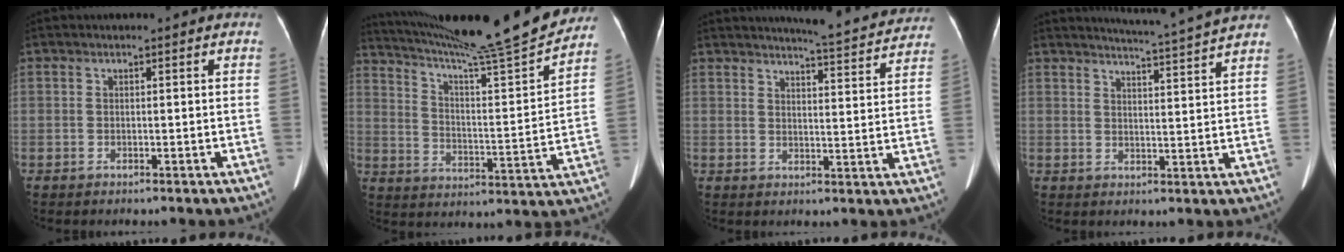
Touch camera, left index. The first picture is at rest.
{"total": 23.2, "force": [20.9, -0.8, 10.0], "torque": [-0.170, -0.049, 0.303]}
{"total": 13.1, "force": [12.6, 0.7, 3.7], "torque": [-0.049, -0.024, 0.141]}
{"total": 9.6, "force": [9.0, -1.9, 2.8], "torque": [-0.050, -0.016, 0.114]}